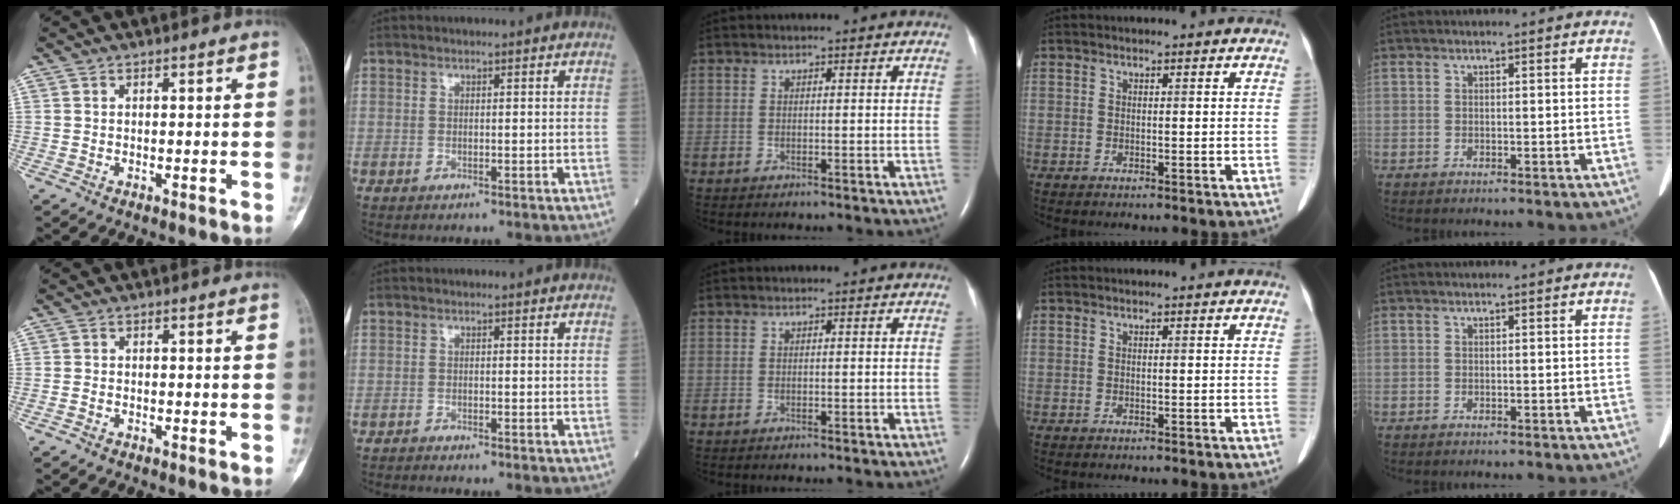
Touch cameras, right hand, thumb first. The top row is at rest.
{"thumb": {"total": 0.7, "force": [-0.5, 0.4, 0.4], "torque": [-0.010, 0.000, -0.012]}, "index": {"total": 1.2, "force": [-1.2, -0.2, 0.1], "torque": [0.000, 0.001, -0.021]}}